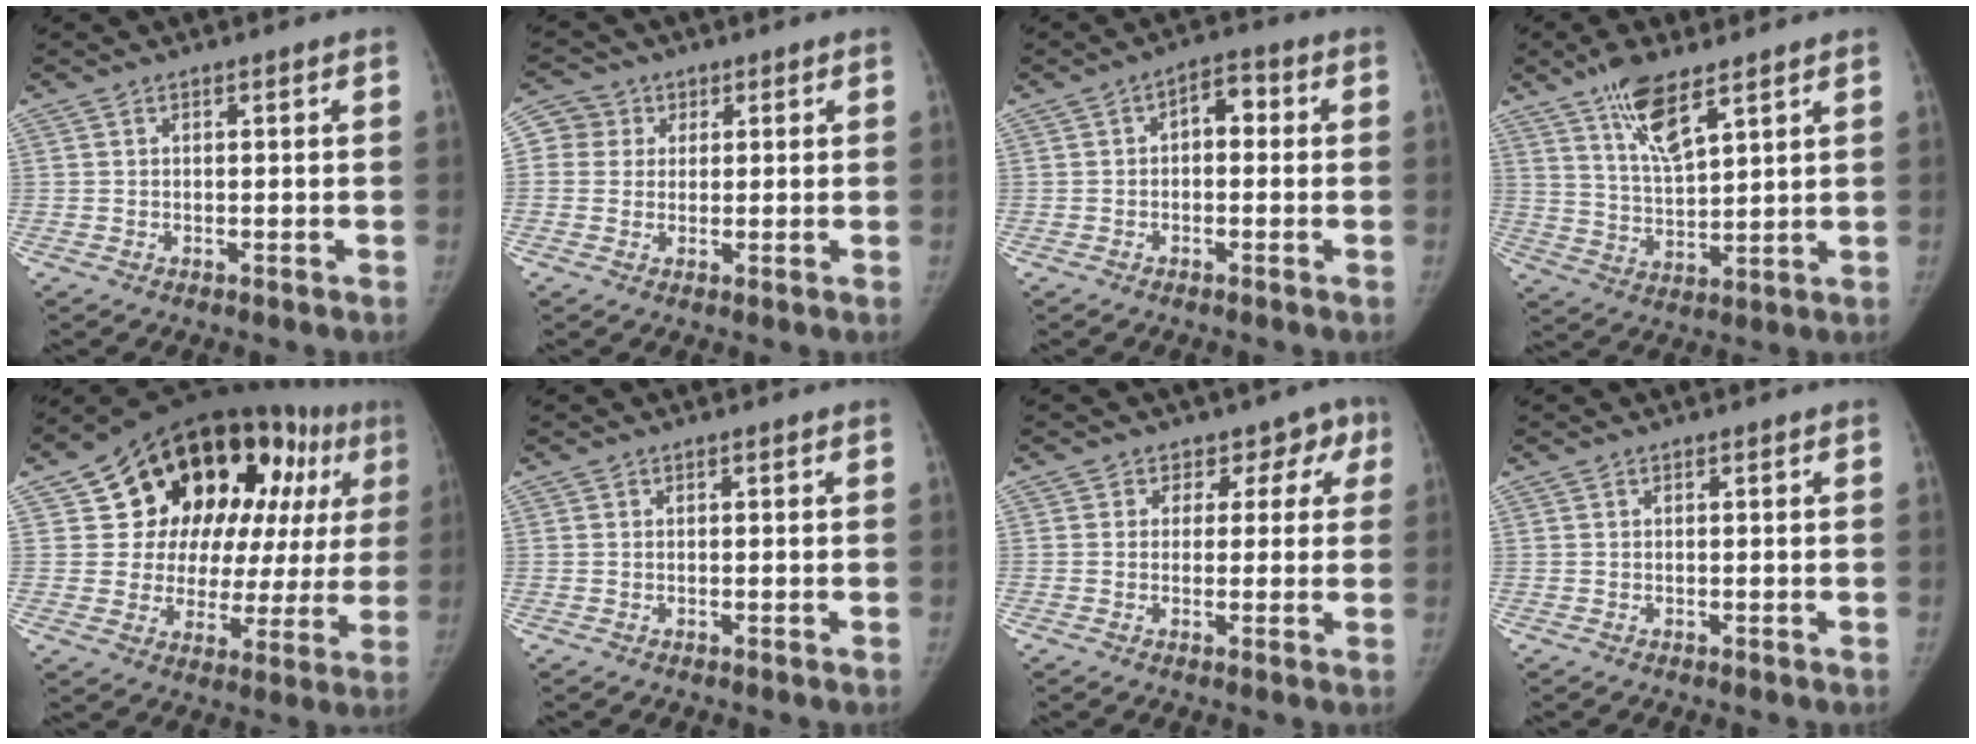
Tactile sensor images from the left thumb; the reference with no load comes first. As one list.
[{"total": 4.7, "force": [1.3, 4.5, 0.3], "torque": [0.019, 0.005, 0.022]}, {"total": 4.4, "force": [0.2, 2.7, 3.5], "torque": [-0.029, 0.009, -0.012]}, {"total": 9.9, "force": [6.3, 2.9, 7.1], "torque": [-0.126, -0.033, 0.125]}, {"total": 26.1, "force": [10.1, 16.0, 18.0], "torque": [-0.192, 0.022, 0.150]}, {"total": 0.0}, {"total": 5.4, "force": [2.4, 4.8, 0.9], "torque": [0.039, 0.001, 0.010]}, {"total": 0.0}]